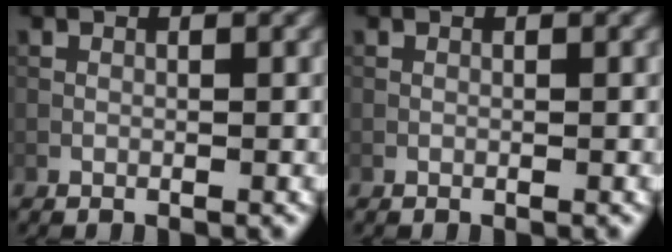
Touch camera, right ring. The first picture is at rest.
{"total": 0.0}